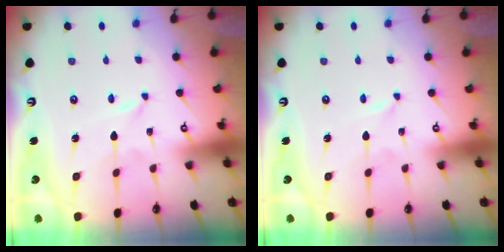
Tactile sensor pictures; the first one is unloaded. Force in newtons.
{"total": 0.0}